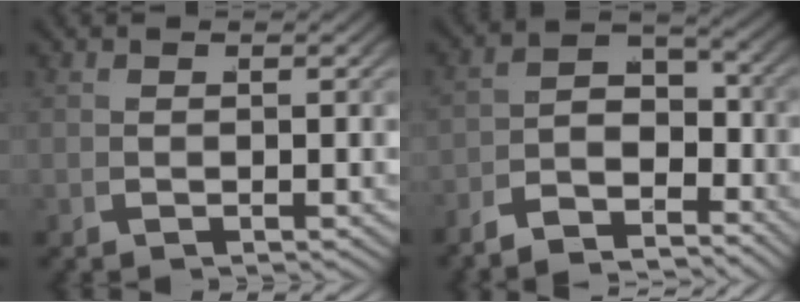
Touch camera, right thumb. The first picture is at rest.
{"total": 7.5, "force": [-4.1, 4.6, 4.3], "torque": [-0.058, -0.017, -0.076]}